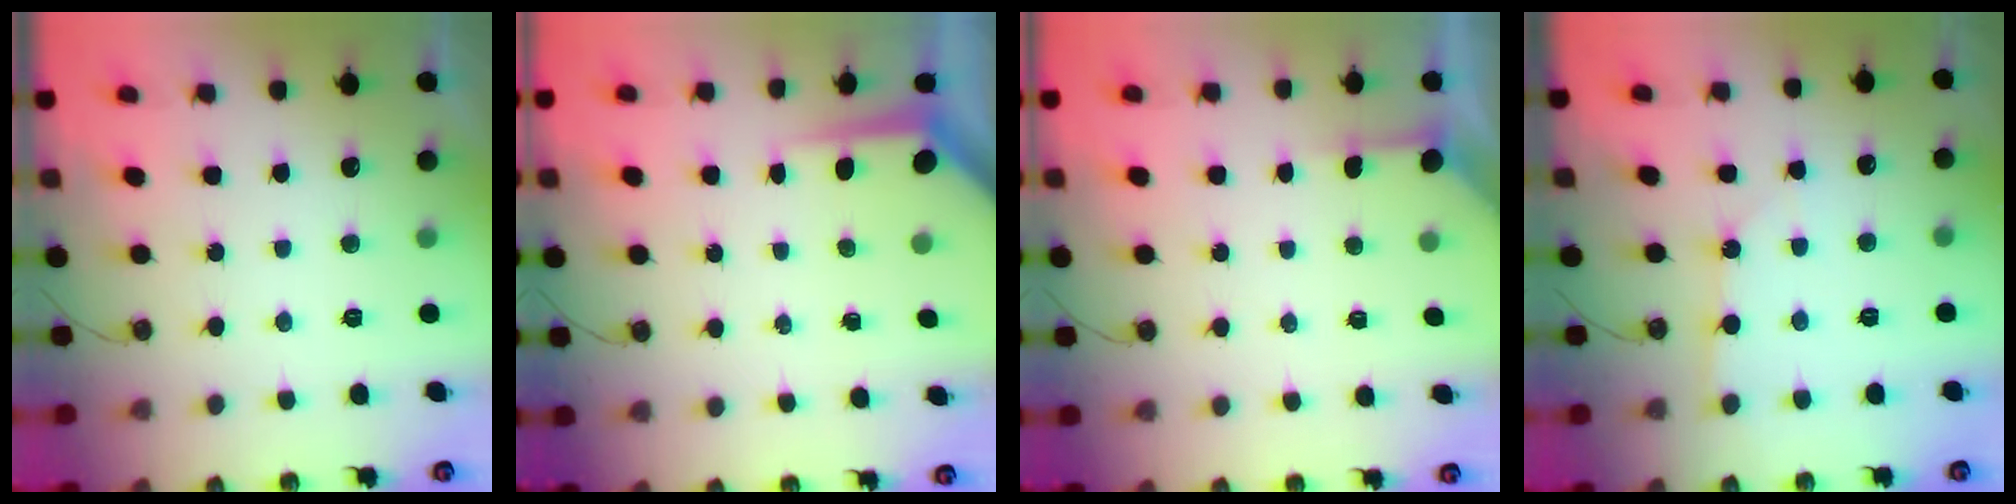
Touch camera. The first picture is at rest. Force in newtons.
{"total": 5.1, "press": 5.0, "slide": 0.4}
{"total": 1.8, "press": 1.8, "slide": 0.3}
{"total": 2.3, "press": 2.3, "slide": 0.2}